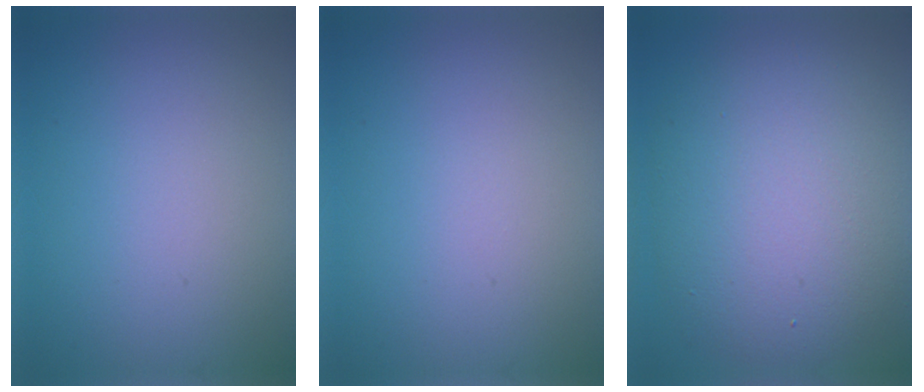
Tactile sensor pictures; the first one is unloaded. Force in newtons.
{"total": 0.0}
{"total": 10.0, "press": 10.0, "slide": 0.1}